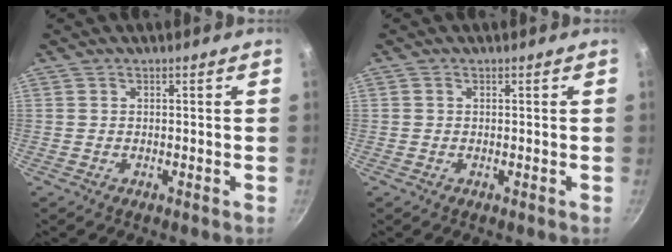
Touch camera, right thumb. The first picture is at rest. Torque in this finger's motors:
{"motor_torque": [-0.39, 0.12, -0.20, 0.07, -0.03]}